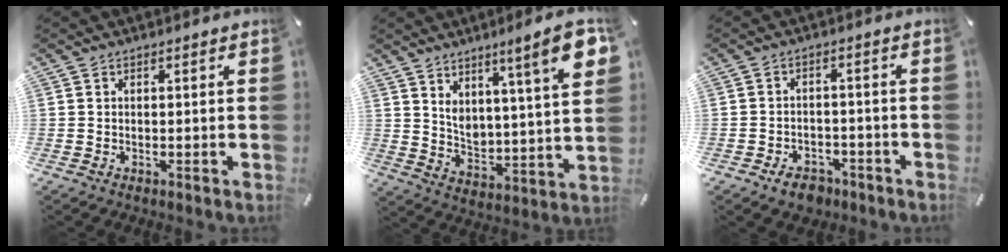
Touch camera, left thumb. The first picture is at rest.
{"total": 12.0, "force": [8.1, 2.5, 8.5], "torque": [-0.137, -0.052, 0.130]}
{"total": 4.6, "force": [-3.2, 3.0, 1.6], "torque": [-0.027, 0.017, -0.058]}